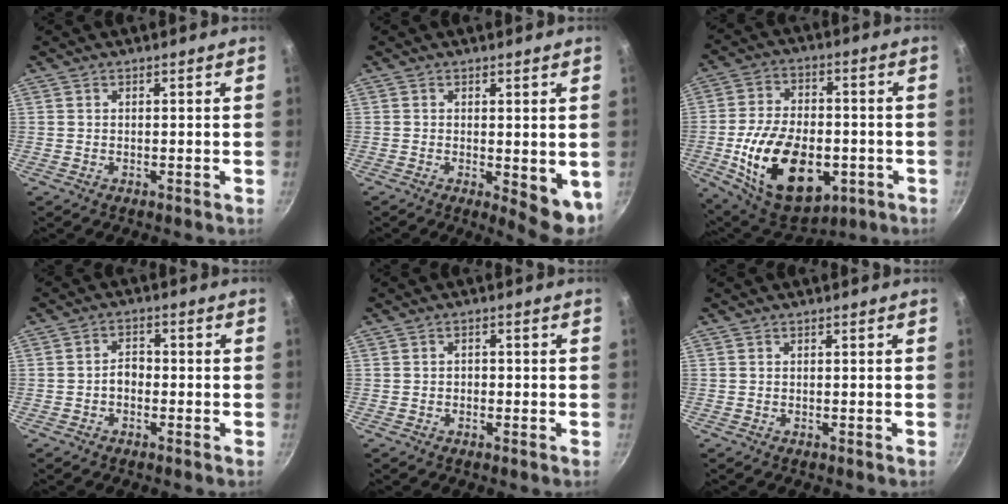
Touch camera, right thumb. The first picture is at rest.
{"total": 6.9, "force": [-0.6, 2.8, 6.3], "torque": [-0.069, -0.007, -0.001]}
{"total": 22.1, "force": [-5.4, 13.4, 16.7], "torque": [-0.269, 0.016, -0.076]}
{"total": 2.9, "force": [-1.0, 2.0, 1.9], "torque": [-0.015, 0.018, -0.020]}
{"total": 1.1, "force": [-0.5, 0.9, 0.4], "torque": [-0.005, 0.003, -0.008]}
{"total": 0.0}